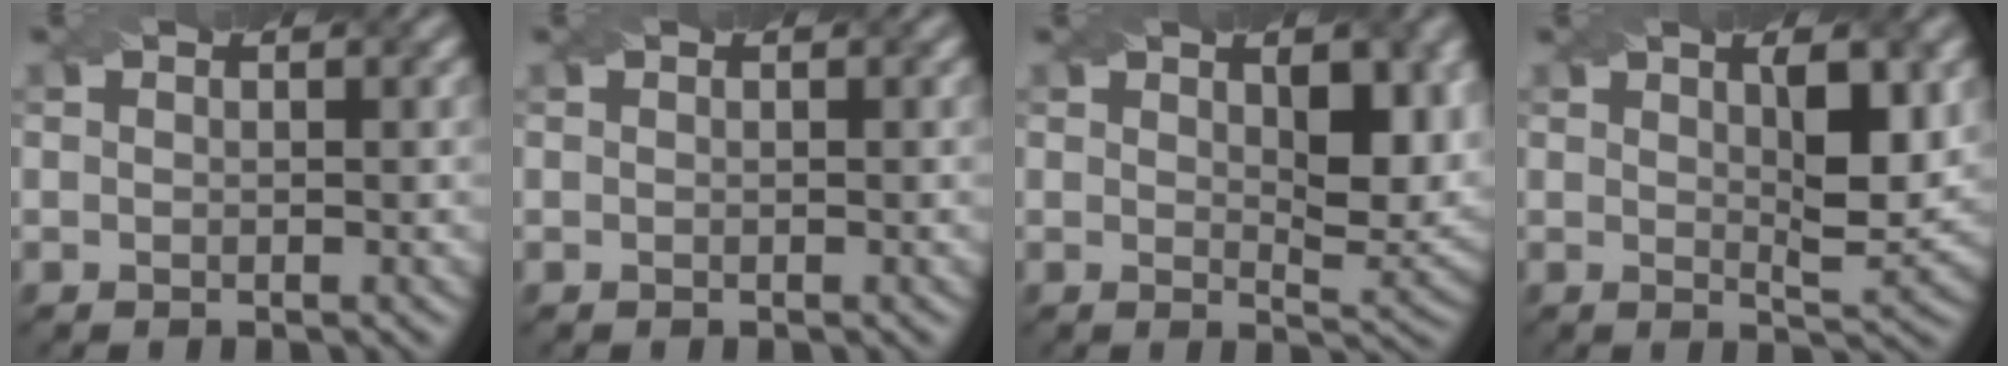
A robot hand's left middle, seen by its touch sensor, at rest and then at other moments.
{"total": 0.0}
{"total": 6.0, "force": [1.8, 2.4, 5.1], "torque": [-0.068, -0.007, 0.035]}
{"total": 4.8, "force": [1.5, 1.1, 4.5], "torque": [-0.065, -0.009, 0.026]}